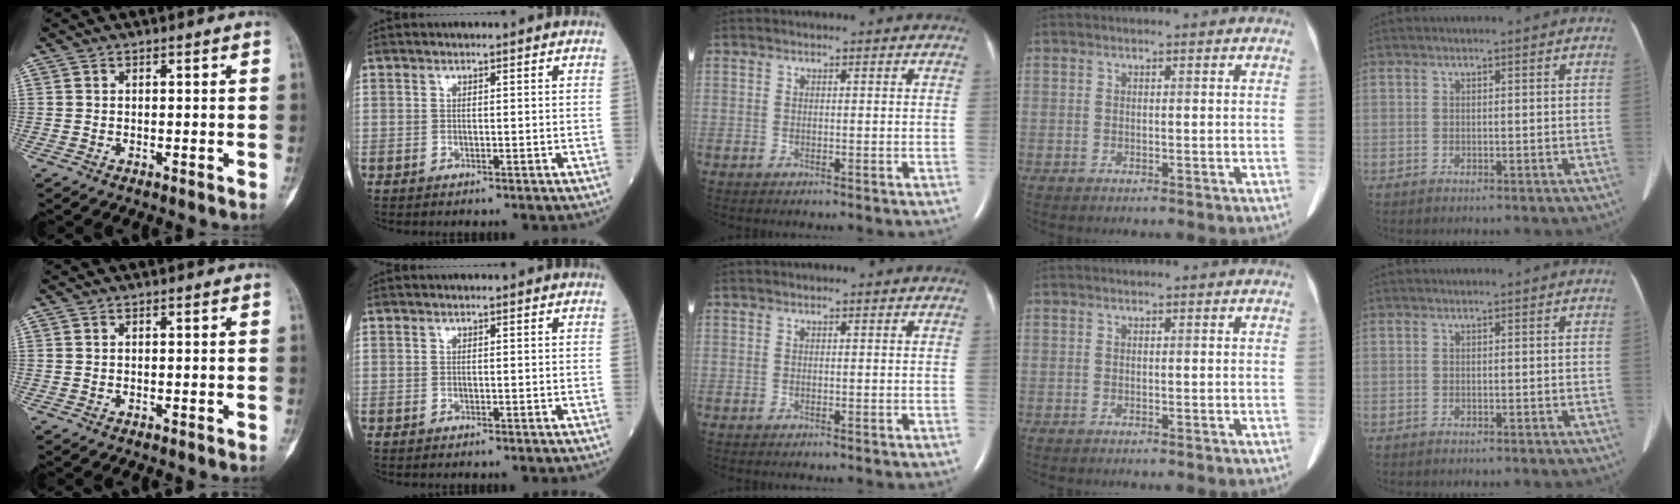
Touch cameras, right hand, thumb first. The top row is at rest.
{}